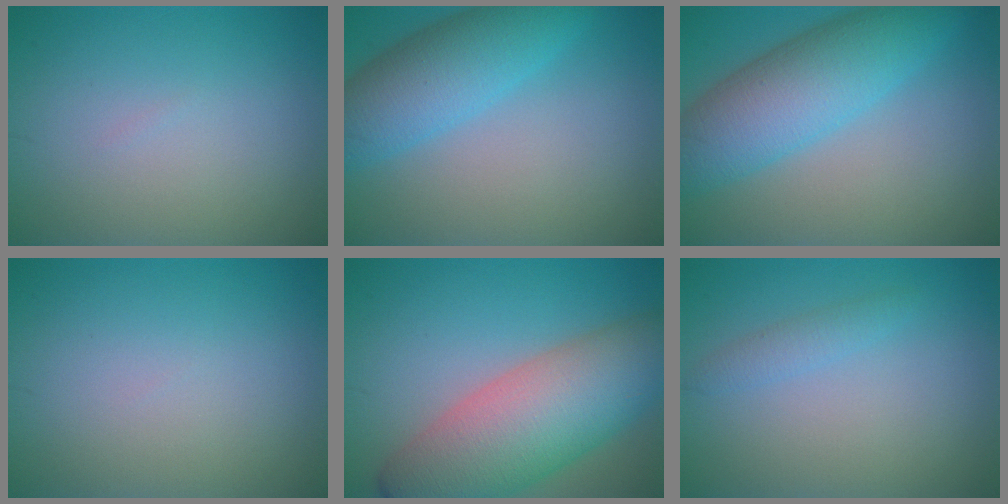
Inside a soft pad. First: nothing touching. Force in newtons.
{"total": 6.6, "press": 6.6, "slide": 0.1}
{"total": 8.0, "press": 8.0, "slide": 0.2}
{"total": 0.0}
{"total": 10.9, "press": 10.8, "slide": 0.3}
{"total": 1.3, "press": 1.3, "slide": 0.1}